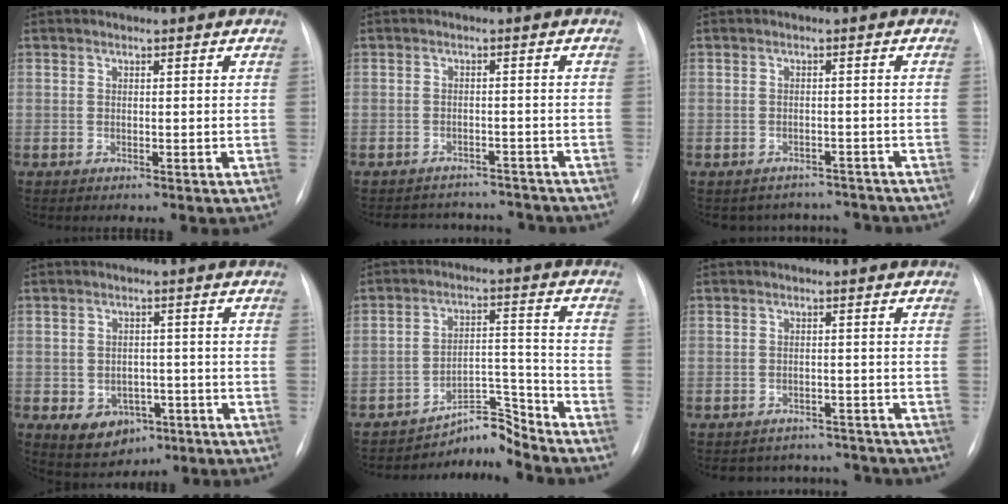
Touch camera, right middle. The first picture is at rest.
{"total": 8.8, "force": [-8.3, 2.8, 0.5], "torque": [-0.006, 0.020, -0.100]}
{"total": 6.6, "force": [-6.0, 2.7, -0.6], "torque": [0.015, 0.026, -0.067]}
{"total": 6.7, "force": [-2.9, 5.2, 3.1], "torque": [-0.050, 0.009, -0.031]}
{"total": 6.3, "force": [-6.3, -0.1, -0.6], "torque": [0.015, 0.045, -0.097]}
{"total": 7.5, "force": [-6.9, 2.7, -0.4], "torque": [0.011, 0.025, -0.080]}